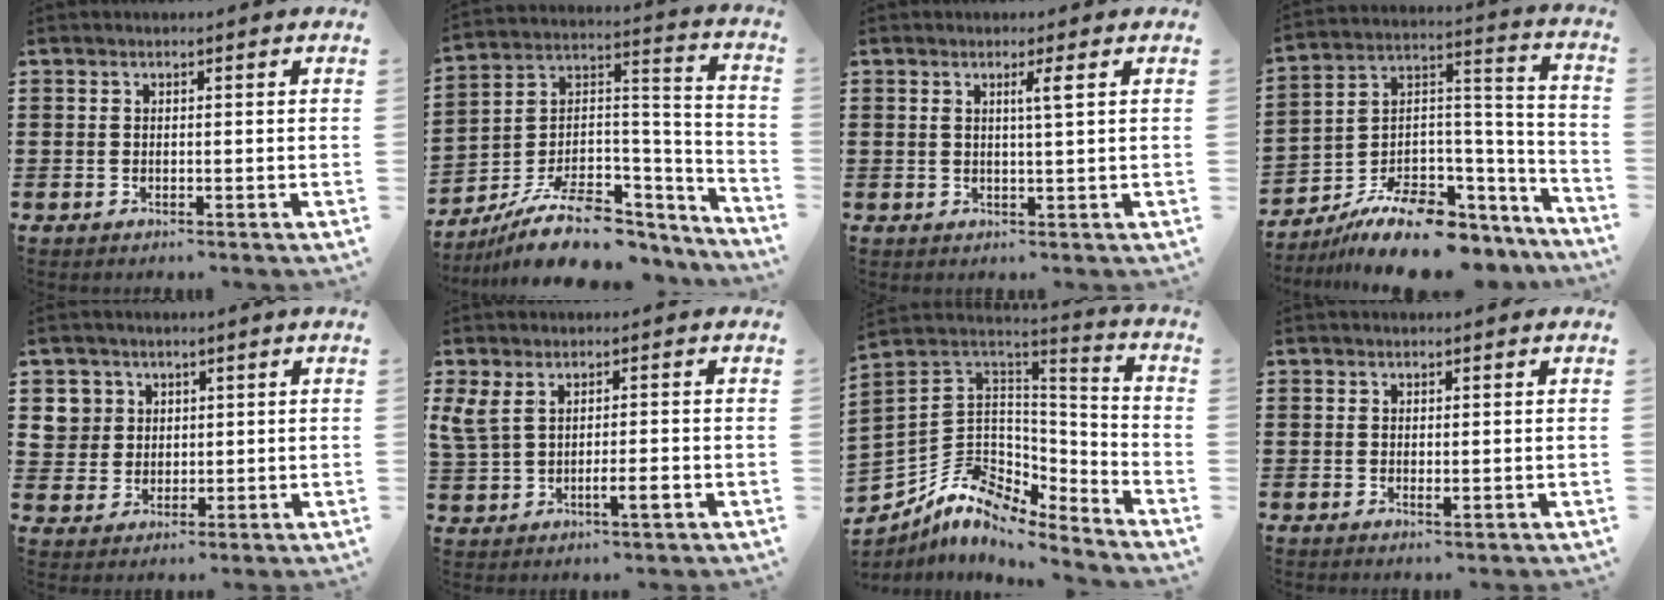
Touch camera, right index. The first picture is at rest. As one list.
[{"total": 11.8, "force": [-7.7, 5.7, 6.9], "torque": [-0.132, 0.023, -0.131]}, {"total": 2.2, "force": [0.8, -0.3, 2.0], "torque": [-0.039, -0.003, 0.009]}, {"total": 11.3, "force": [-8.3, 5.3, 5.5], "torque": [-0.102, 0.021, -0.145]}, {"total": 4.8, "force": [1.9, 4.4, 0.4], "torque": [-0.032, 0.016, 0.036]}, {"total": 4.0, "force": [-0.4, 1.3, 3.7], "torque": [-0.083, -0.004, -0.012]}, {"total": 8.4, "force": [-5.9, 5.3, 2.9], "torque": [-0.089, -0.004, -0.111]}, {"total": 0.8, "force": [0.2, 0.2, 0.8], "torque": [-0.015, 0.002, 0.003]}]